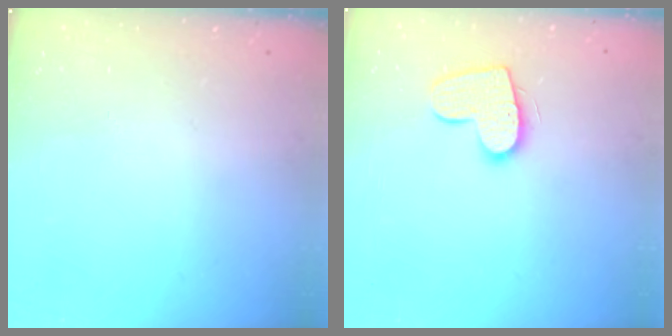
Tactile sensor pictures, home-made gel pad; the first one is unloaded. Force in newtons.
{"total": 11.1, "press": 11.1, "slide": 0.6}